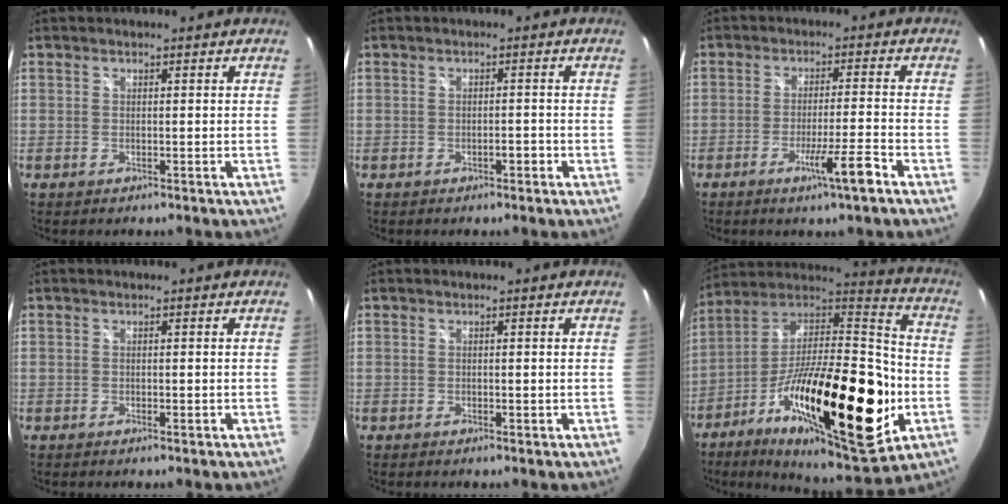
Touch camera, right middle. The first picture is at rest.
{"total": 1.5, "force": [-1.0, 0.7, 0.8], "torque": [-0.014, 0.002, -0.015]}
{"total": 6.4, "force": [-3.8, -0.8, 5.1], "torque": [-0.093, -0.013, -0.065]}
{"total": 0.9, "force": [-0.4, 0.4, 0.7], "torque": [-0.010, 0.000, -0.007]}
{"total": 0.9, "force": [-0.3, 0.5, 0.7], "torque": [-0.009, 0.000, -0.005]}
{"total": 34.2, "force": [-10.7, 11.2, 30.5], "torque": [-0.522, -0.035, -0.176]}